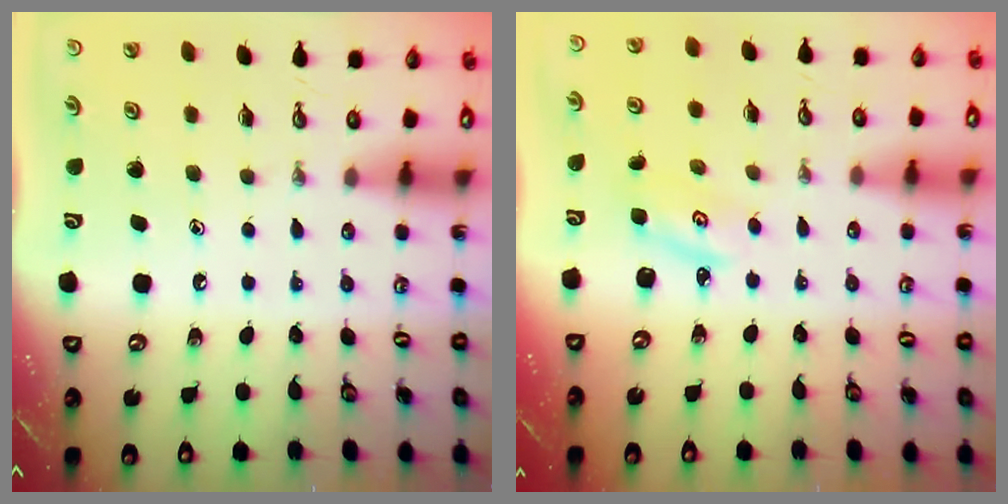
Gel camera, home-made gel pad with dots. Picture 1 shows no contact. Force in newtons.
{"total": 2.3, "press": 2.3, "slide": 0.2}